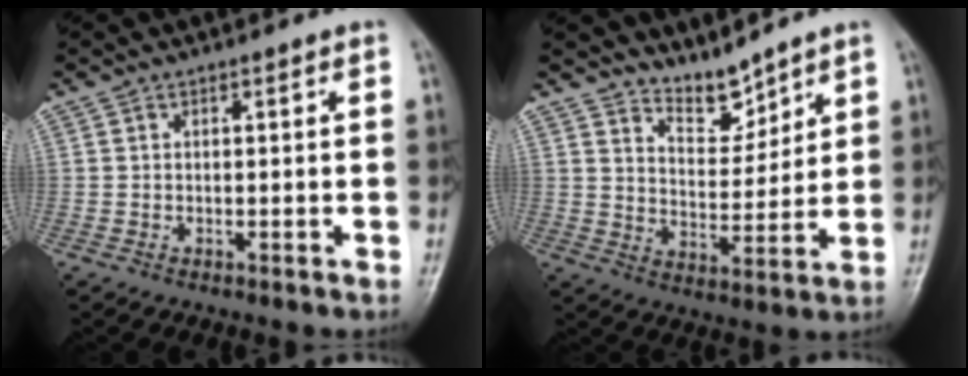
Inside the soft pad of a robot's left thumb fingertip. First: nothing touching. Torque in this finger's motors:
{"motor_torque": [-0.13, -0.24, -0.50, -0.44, 0.02]}